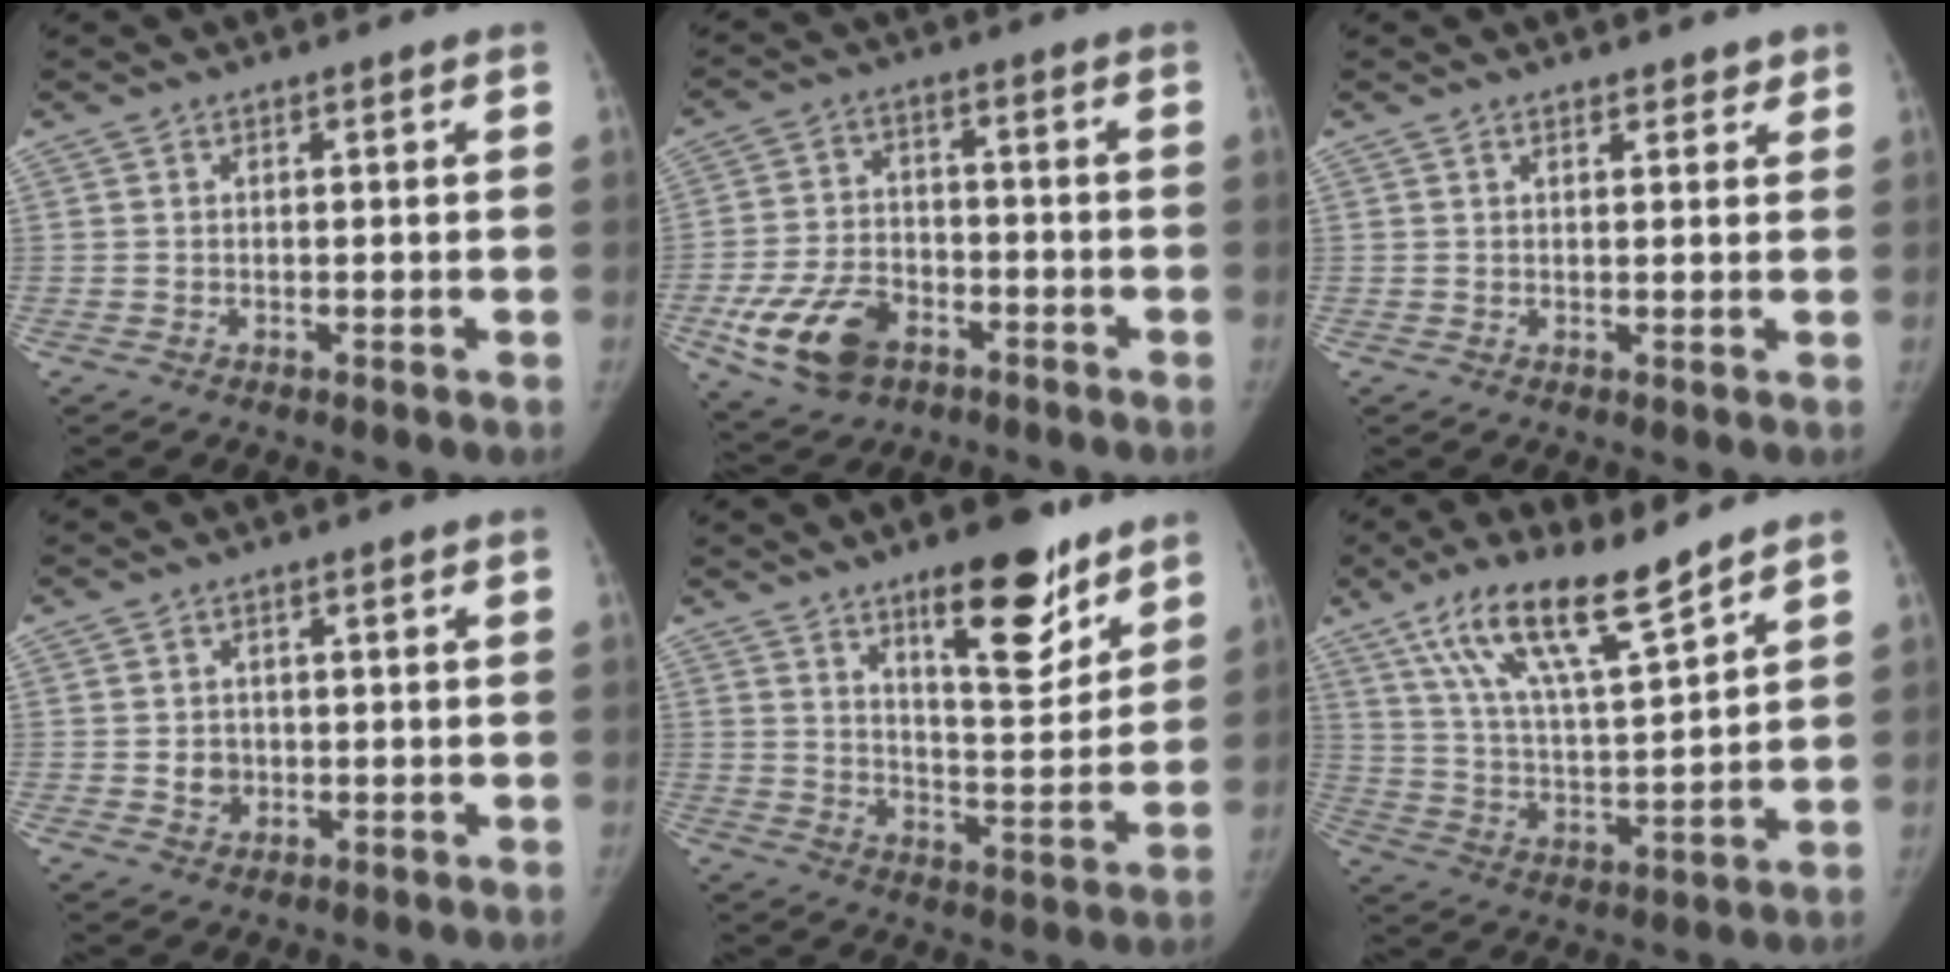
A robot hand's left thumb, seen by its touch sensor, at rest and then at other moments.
{"total": 12.7, "force": [-6.0, 8.2, 7.7], "torque": [-0.135, 0.021, -0.101]}
{"total": 2.5, "force": [2.1, 1.1, 0.9], "torque": [0.006, -0.008, 0.024]}
{"total": 2.8, "force": [-0.2, 2.5, 1.1], "torque": [-0.005, 0.003, 0.001]}
{"total": 15.2, "force": [10.0, 4.9, 10.3], "torque": [-0.112, -0.072, 0.157]}
{"total": 15.9, "force": [11.0, 3.2, 11.1], "torque": [-0.188, -0.054, 0.210]}